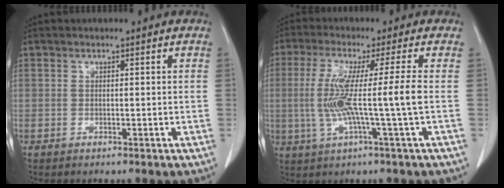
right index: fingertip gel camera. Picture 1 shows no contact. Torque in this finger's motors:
{"motor_torque": [1.41, 0.20, 0.64, 0.21]}